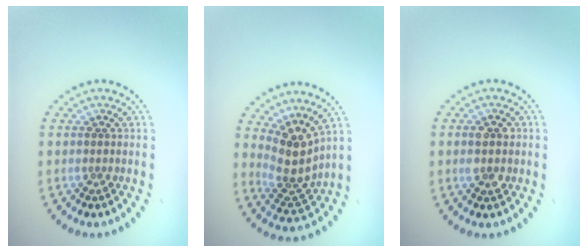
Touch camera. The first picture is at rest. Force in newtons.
{"total": 3.8, "press": 2.9, "slide": 2.5}
{"total": 2.4, "press": 2.4, "slide": 0.2}